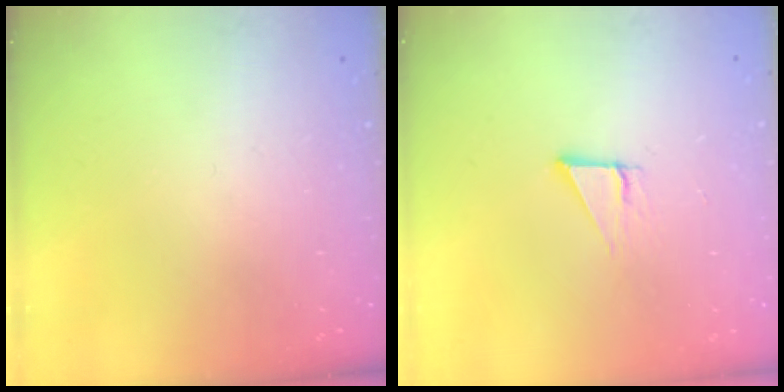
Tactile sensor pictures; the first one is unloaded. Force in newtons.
{"total": 3.1, "press": 2.4, "slide": 1.9}